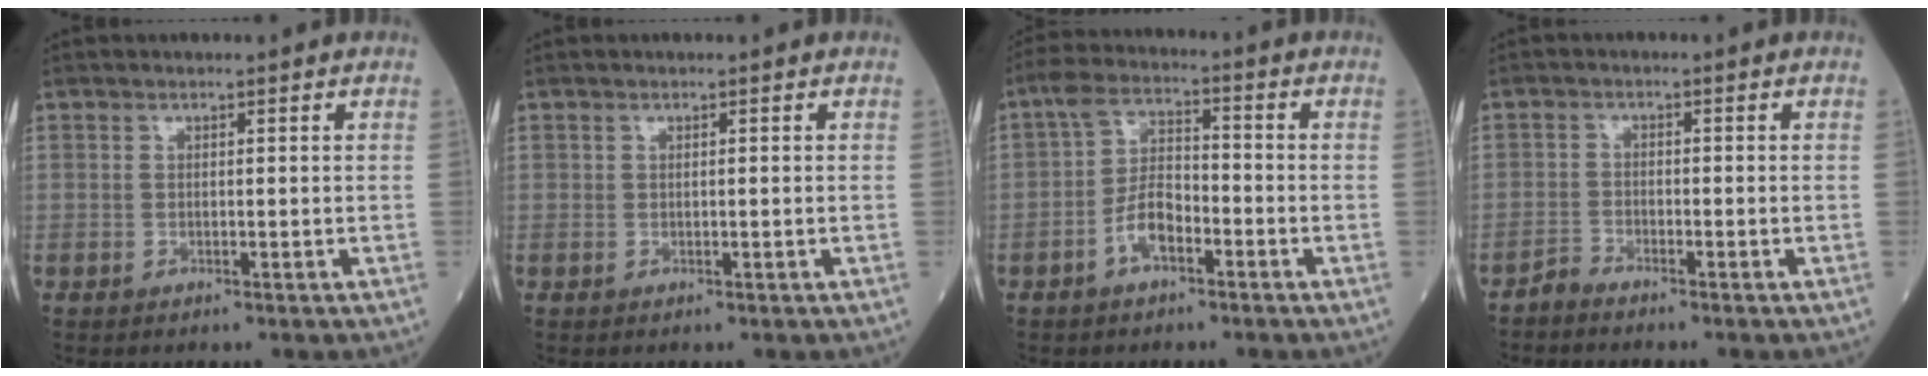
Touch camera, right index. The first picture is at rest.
{"total": 0.0}
{"total": 6.1, "force": [-2.8, 2.6, 4.8], "torque": [-0.097, 0.011, -0.054]}
{"total": 1.7, "force": [-1.6, 0.0, 0.1], "torque": [-0.003, -0.004, -0.033]}